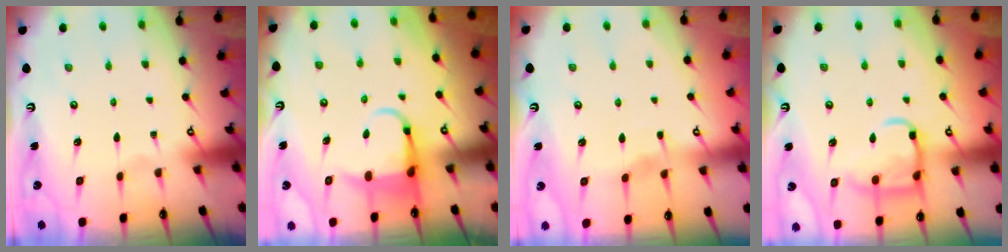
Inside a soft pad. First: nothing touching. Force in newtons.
{"total": 5.2, "press": 5.1, "slide": 1.0}
{"total": 2.9, "press": 2.9, "slide": 0.3}
{"total": 13.0, "press": 13.0, "slide": 1.1}